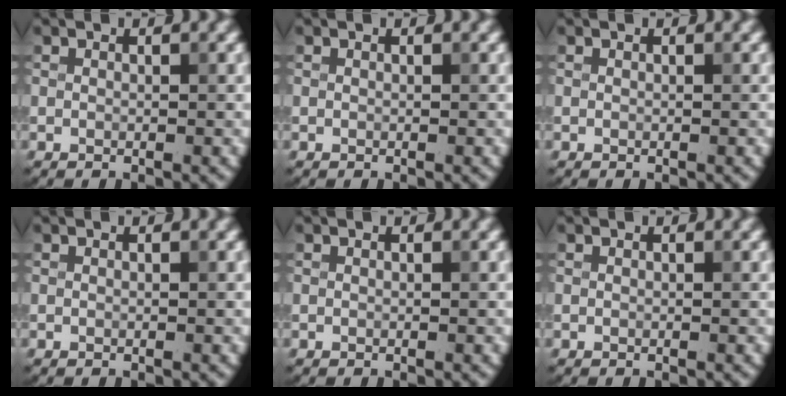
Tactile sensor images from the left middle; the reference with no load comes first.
{"total": 0.0}
{"total": 0.0}
{"total": 0.0}
{"total": 0.0}
{"total": 0.0}